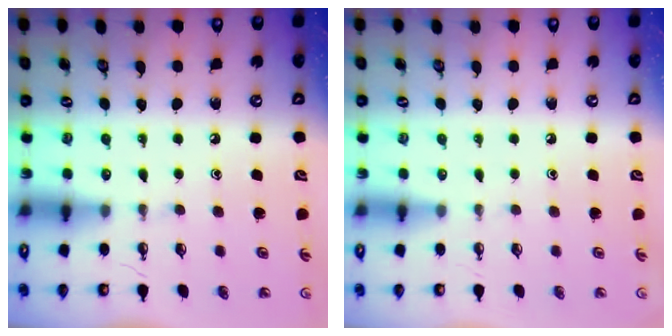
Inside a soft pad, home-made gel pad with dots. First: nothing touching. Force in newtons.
{"total": 0.0}